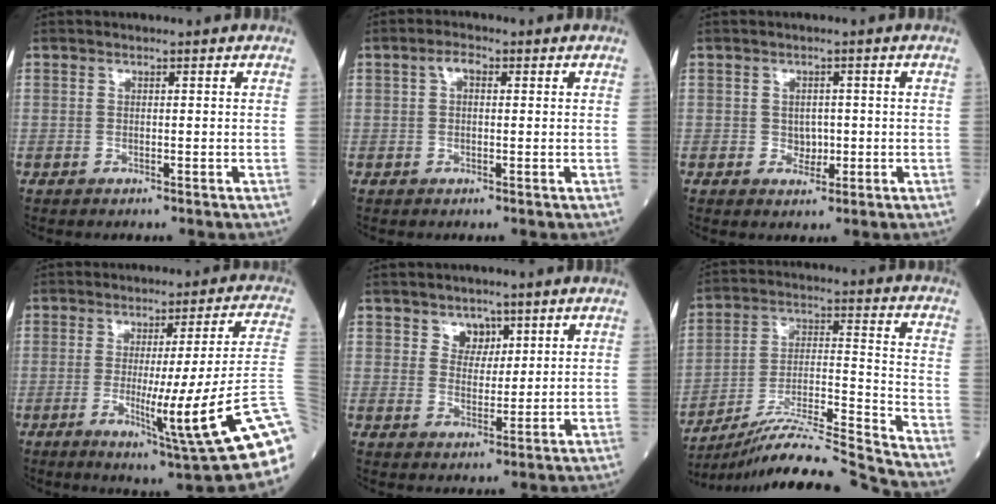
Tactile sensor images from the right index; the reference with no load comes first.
{"total": 2.3, "force": [0.7, 1.1, 1.8], "torque": [-0.038, 0.013, 0.013]}
{"total": 2.2, "force": [-0.3, 1.8, 1.2], "torque": [-0.013, 0.003, -0.002]}
{"total": 15.9, "force": [-5.5, -1.6, 14.9], "torque": [-0.167, -0.017, -0.077]}
{"total": 3.7, "force": [2.3, 2.7, 1.2], "torque": [-0.013, 0.002, 0.039]}
{"total": 19.1, "force": [-18.0, -2.9, 5.7], "torque": [-0.103, -0.004, -0.302]}